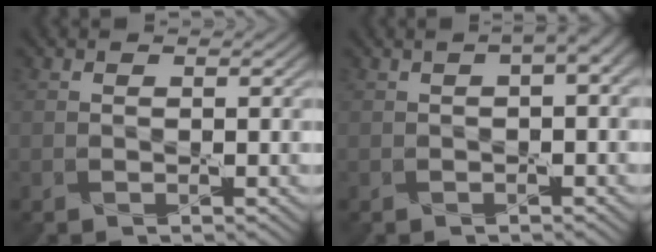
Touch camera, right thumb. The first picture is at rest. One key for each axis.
{"total": 2.8, "fx": 0.6, "fy": 0.6, "fz": 2.7, "tx": -0.040, "ty": 0.011, "tz": 0.009}